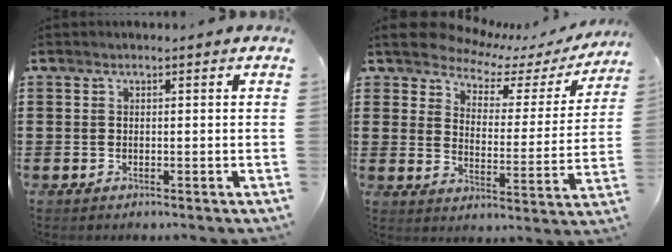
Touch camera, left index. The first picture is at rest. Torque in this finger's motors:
{"motor_torque": [2.14, 0.00, 0.40, 0.00]}